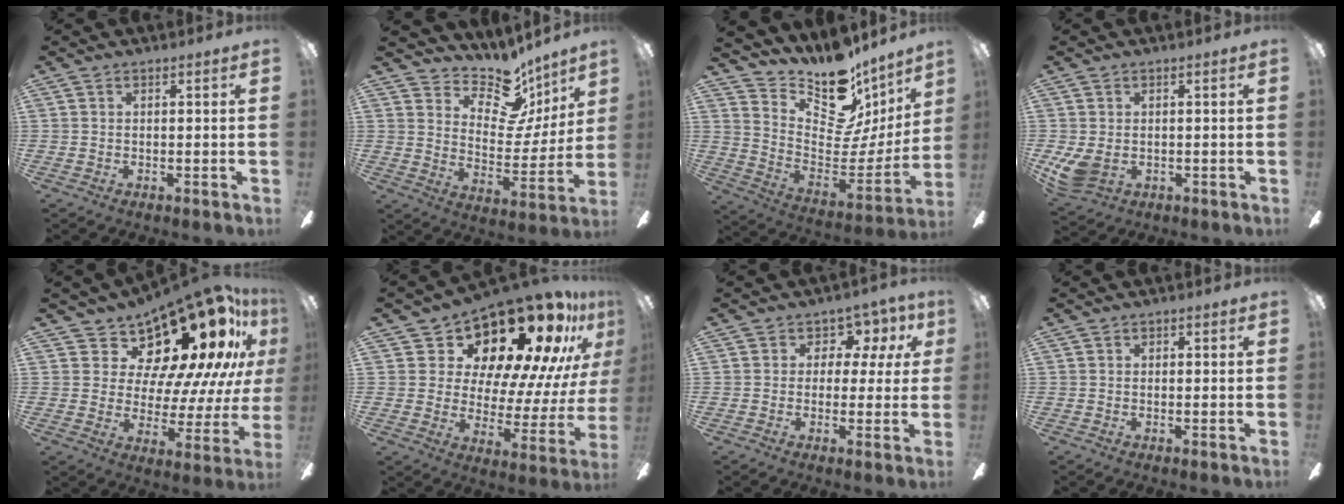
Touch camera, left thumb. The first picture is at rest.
{"total": 13.4, "force": [9.7, 7.0, 6.1], "torque": [-0.093, -0.077, 0.174]}
{"total": 15.4, "force": [11.9, 7.0, 6.6], "torque": [-0.090, -0.123, 0.201]}
{"total": 5.3, "force": [-0.4, 3.9, 3.6], "torque": [-0.083, -0.007, -0.006]}
{"total": 19.2, "force": [13.9, 7.5, 11.0], "torque": [-0.157, -0.126, 0.231]}
{"total": 22.2, "force": [17.1, 8.7, 11.2], "torque": [-0.151, -0.136, 0.287]}
{"total": 5.9, "force": [2.0, 5.0, 2.5], "torque": [-0.045, -0.005, 0.036]}
{"total": 0.6, "force": [-0.2, 0.5, 0.3], "torque": [-0.005, 0.003, -0.004]}